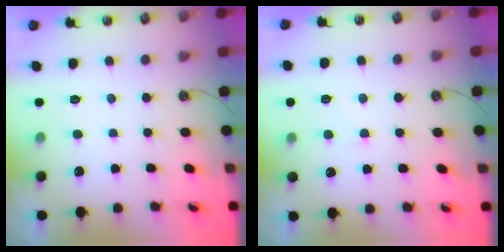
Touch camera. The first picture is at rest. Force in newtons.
{"total": 6.1, "press": 6.0, "slide": 0.9}